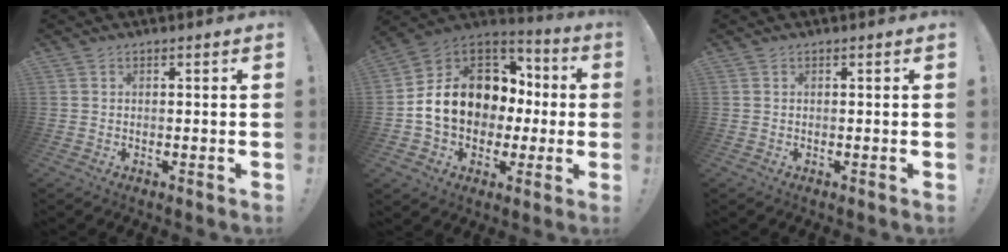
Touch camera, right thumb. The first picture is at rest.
{"total": 17.5, "force": [1.1, 13.9, 10.6], "torque": [-0.171, 0.011, 0.043]}
{"total": 0.0}